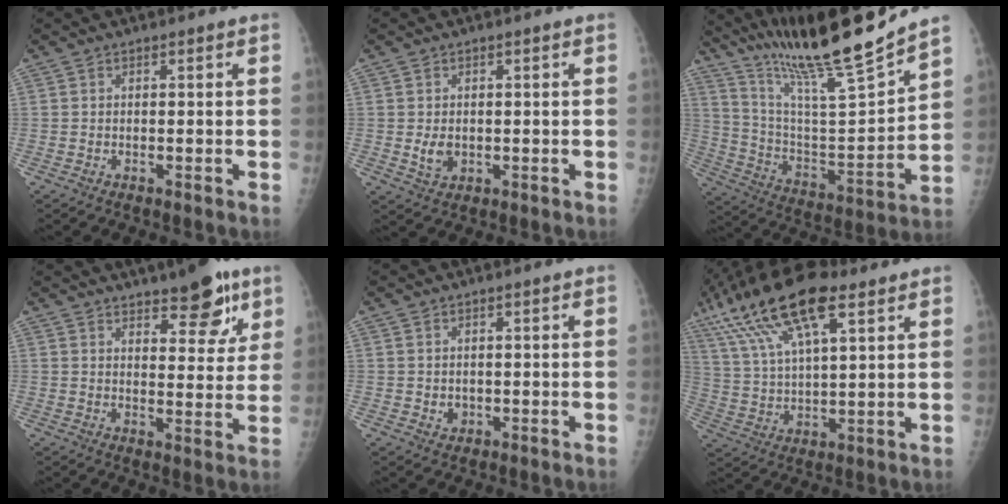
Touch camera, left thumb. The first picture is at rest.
{"total": 3.5, "force": [-0.3, 2.6, 2.3], "torque": [-0.030, -0.003, 0.002]}
{"total": 22.3, "force": [18.5, 0.8, 12.4], "torque": [-0.187, -0.093, 0.327]}
{"total": 10.7, "force": [6.8, 4.1, 7.2], "torque": [-0.064, -0.037, 0.095]}
{"total": 2.0, "force": [-0.2, 1.8, 0.9], "torque": [-0.004, 0.000, 0.004]}
{"total": 19.1, "force": [10.4, 6.8, 14.5], "torque": [-0.277, 0.001, 0.192]}